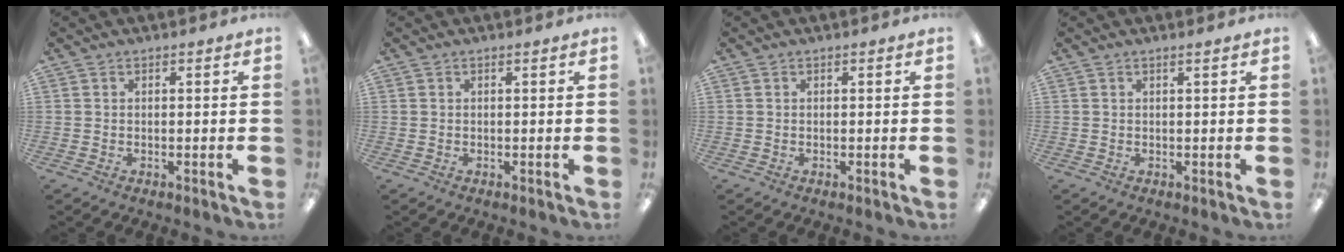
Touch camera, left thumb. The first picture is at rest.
{"total": 0.0}
{"total": 0.0}
{"total": 0.7, "force": [0.4, -0.1, 0.6], "torque": [-0.010, -0.002, 0.007]}